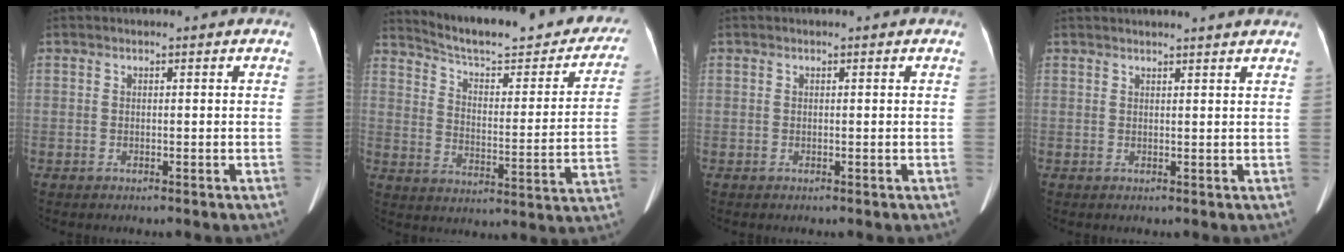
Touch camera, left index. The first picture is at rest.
{"total": 26.3, "force": [23.2, 4.9, 11.3], "torque": [-0.155, -0.049, 0.293]}
{"total": 0.0}
{"total": 5.3, "force": [4.9, -0.7, 1.8], "torque": [-0.022, 0.016, 0.050]}